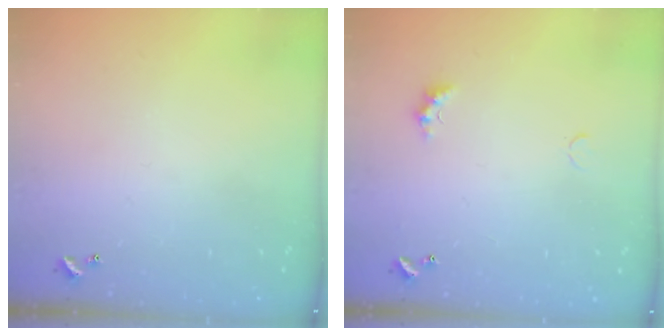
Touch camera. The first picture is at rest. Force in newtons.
{"total": 2.6, "press": 2.5, "slide": 0.7}